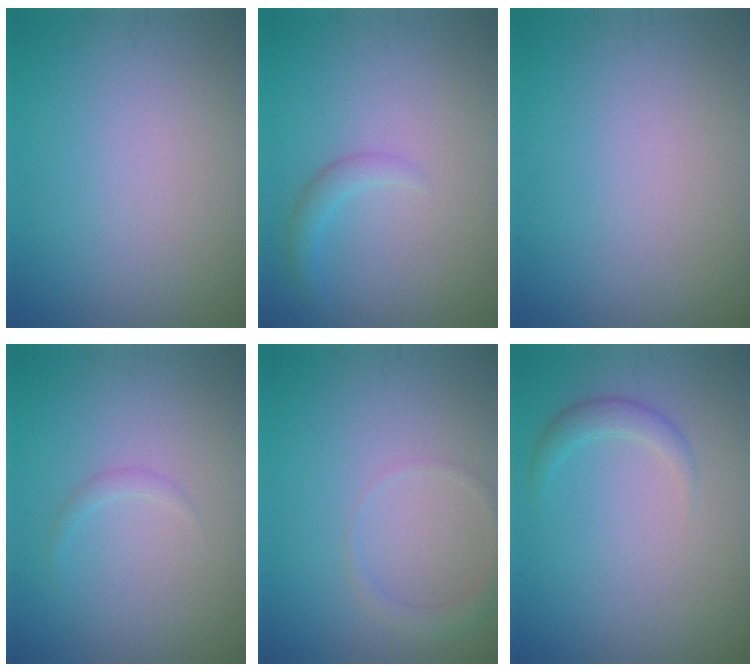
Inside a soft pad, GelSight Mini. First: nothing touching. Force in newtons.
{"total": 1.5, "press": 1.5, "slide": 0.0}
{"total": 0.0}
{"total": 0.7, "press": 0.7, "slide": 0.1}
{"total": 1.4, "press": 1.4, "slide": 0.0}
{"total": 1.6, "press": 1.6, "slide": 0.1}